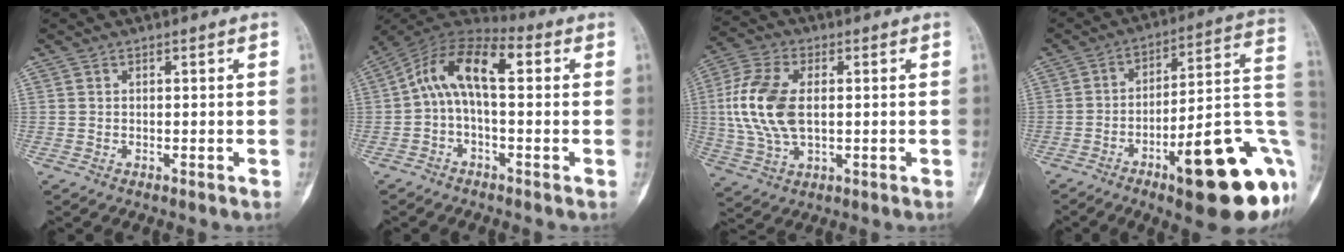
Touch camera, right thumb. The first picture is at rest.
{"total": 12.0, "force": [1.1, 5.4, 10.7], "torque": [-0.186, 0.046, 0.005]}
{"total": 13.6, "force": [0.9, 7.8, 11.1], "torque": [-0.238, 0.006, 0.018]}
{"total": 25.8, "force": [-8.5, 6.6, 23.5], "torque": [-0.252, 0.035, -0.111]}